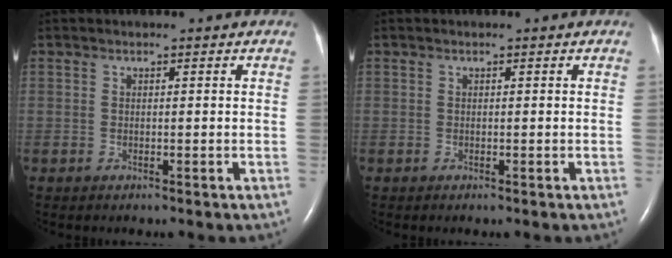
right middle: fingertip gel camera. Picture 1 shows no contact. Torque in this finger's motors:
{"motor_torque": [0.38, -0.62, 0.13, 0.03]}